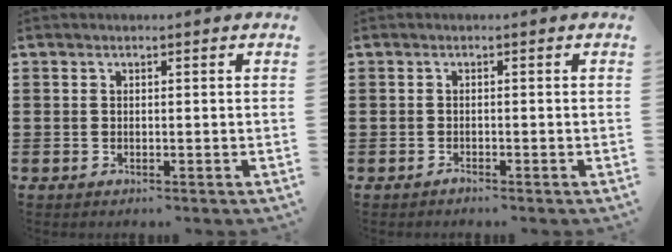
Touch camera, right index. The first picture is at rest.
{"total": 0.8, "force": [-0.8, 0.2, 0.1], "torque": [-0.003, 0.000, -0.018]}